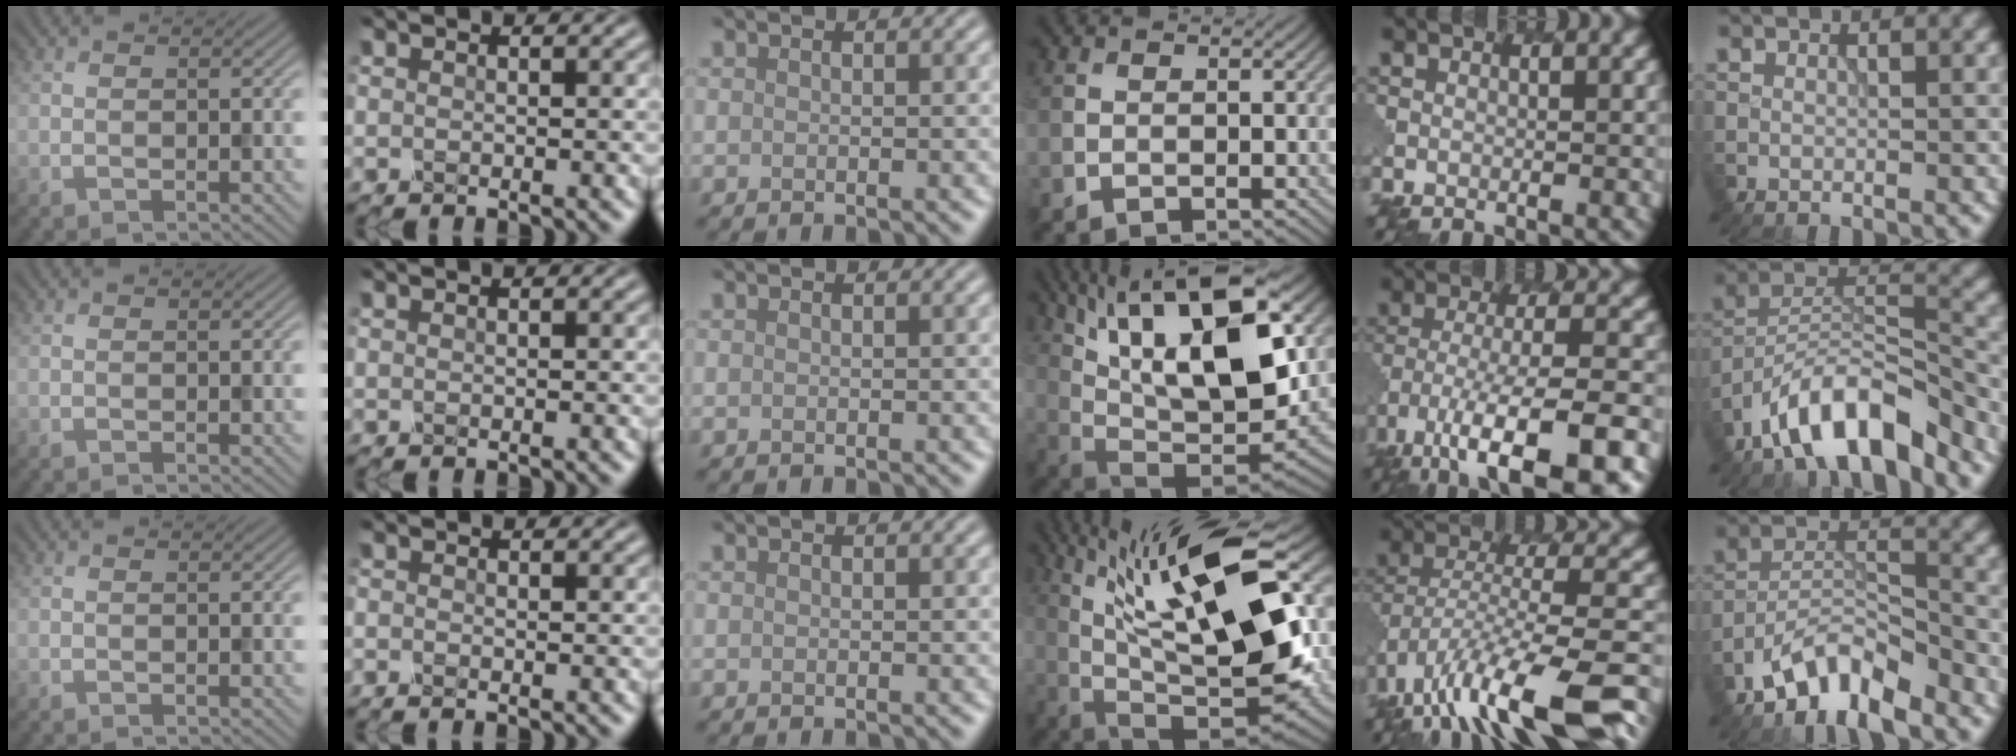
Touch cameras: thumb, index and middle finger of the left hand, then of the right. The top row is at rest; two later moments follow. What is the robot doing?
{"motion": "twist", "object": "rubiks cube"}